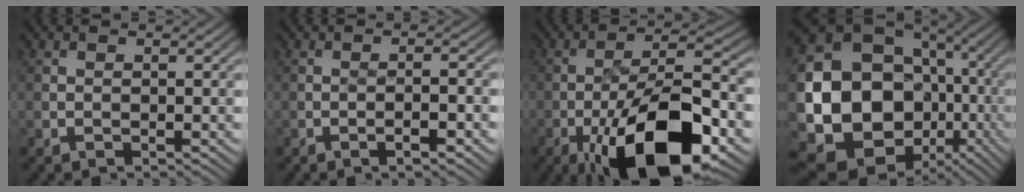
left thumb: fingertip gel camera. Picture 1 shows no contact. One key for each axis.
{"total": 2.6, "fx": -1.3, "fy": 0.3, "fz": 2.3, "tx": -0.037, "ty": 0.008, "tz": -0.024}
{"total": 17.0, "fx": -7.9, "fy": 5.9, "fz": 13.8, "tx": -0.219, "ty": 0.003, "tz": -0.149}
{"total": 21.5, "fx": -3.4, "fy": 18.6, "fz": 10.3, "tx": -0.217, "ty": -0.054, "tz": -0.049}